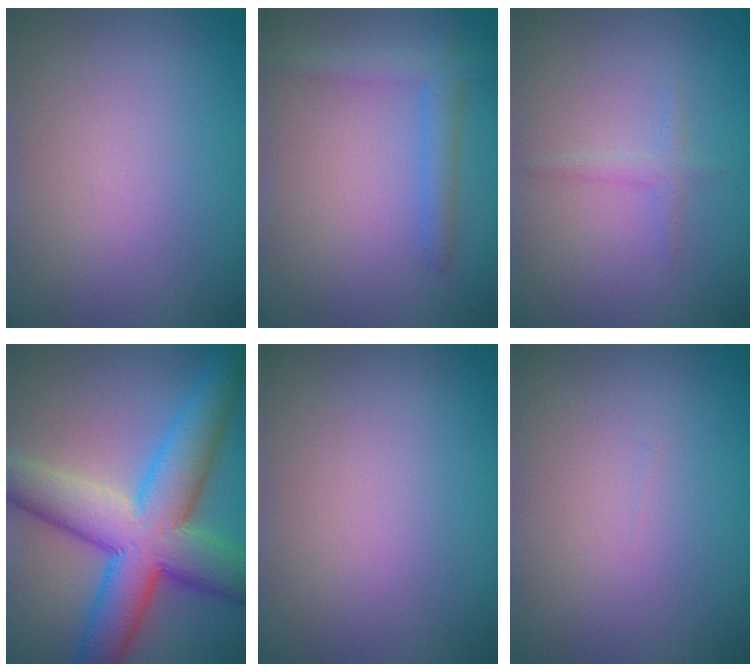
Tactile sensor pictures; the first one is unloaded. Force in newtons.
{"total": 2.3, "press": 2.3, "slide": 0.1}
{"total": 1.0, "press": 1.0, "slide": 0.1}
{"total": 11.0, "press": 11.0, "slide": 0.2}
{"total": 0.0}
{"total": 0.0}